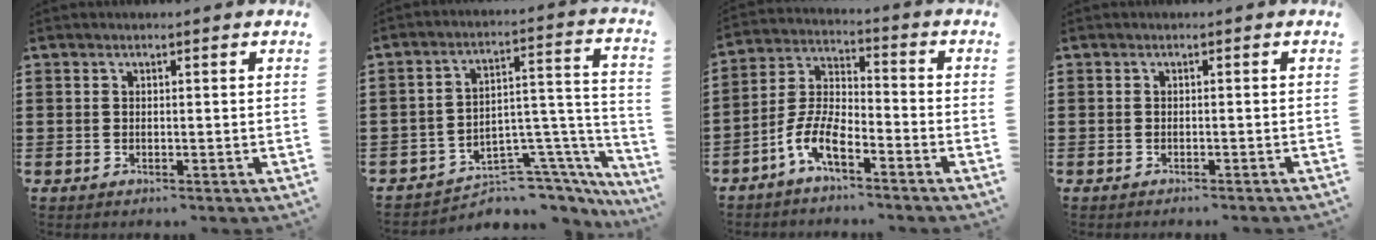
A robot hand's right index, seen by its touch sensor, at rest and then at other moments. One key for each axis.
{"total": 7.0, "fx": -5.7, "fy": 3.2, "fz": 2.6, "tx": -0.039, "ty": 0.007, "tz": -0.104}
{"total": 7.3, "fx": -5.0, "fy": 2.1, "fz": 4.8, "tx": -0.124, "ty": -0.006, "tz": -0.103}
{"total": 0.7, "fx": -0.6, "fy": -0.1, "fz": 0.2, "tx": -0.005, "ty": -0.001, "tz": -0.013}